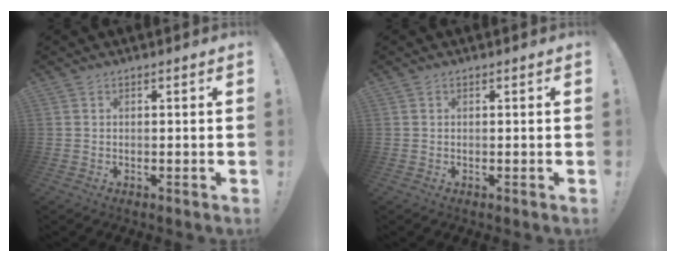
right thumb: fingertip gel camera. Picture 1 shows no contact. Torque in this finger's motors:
{"motor_torque": [-0.15, -0.02, -0.07, 0.15, -0.05]}